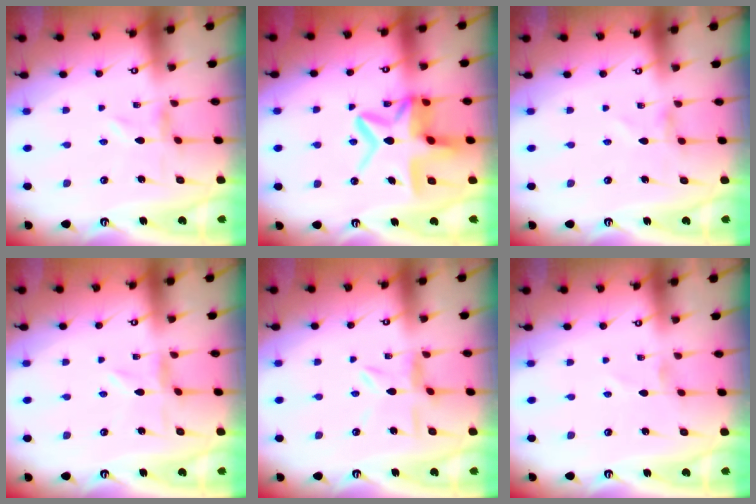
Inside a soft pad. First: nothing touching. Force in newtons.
{"total": 15.1, "press": 15.0, "slide": 1.6}
{"total": 1.6, "press": 1.6, "slide": 0.2}
{"total": 0.0}
{"total": 6.3, "press": 6.3, "slide": 0.7}
{"total": 0.0}